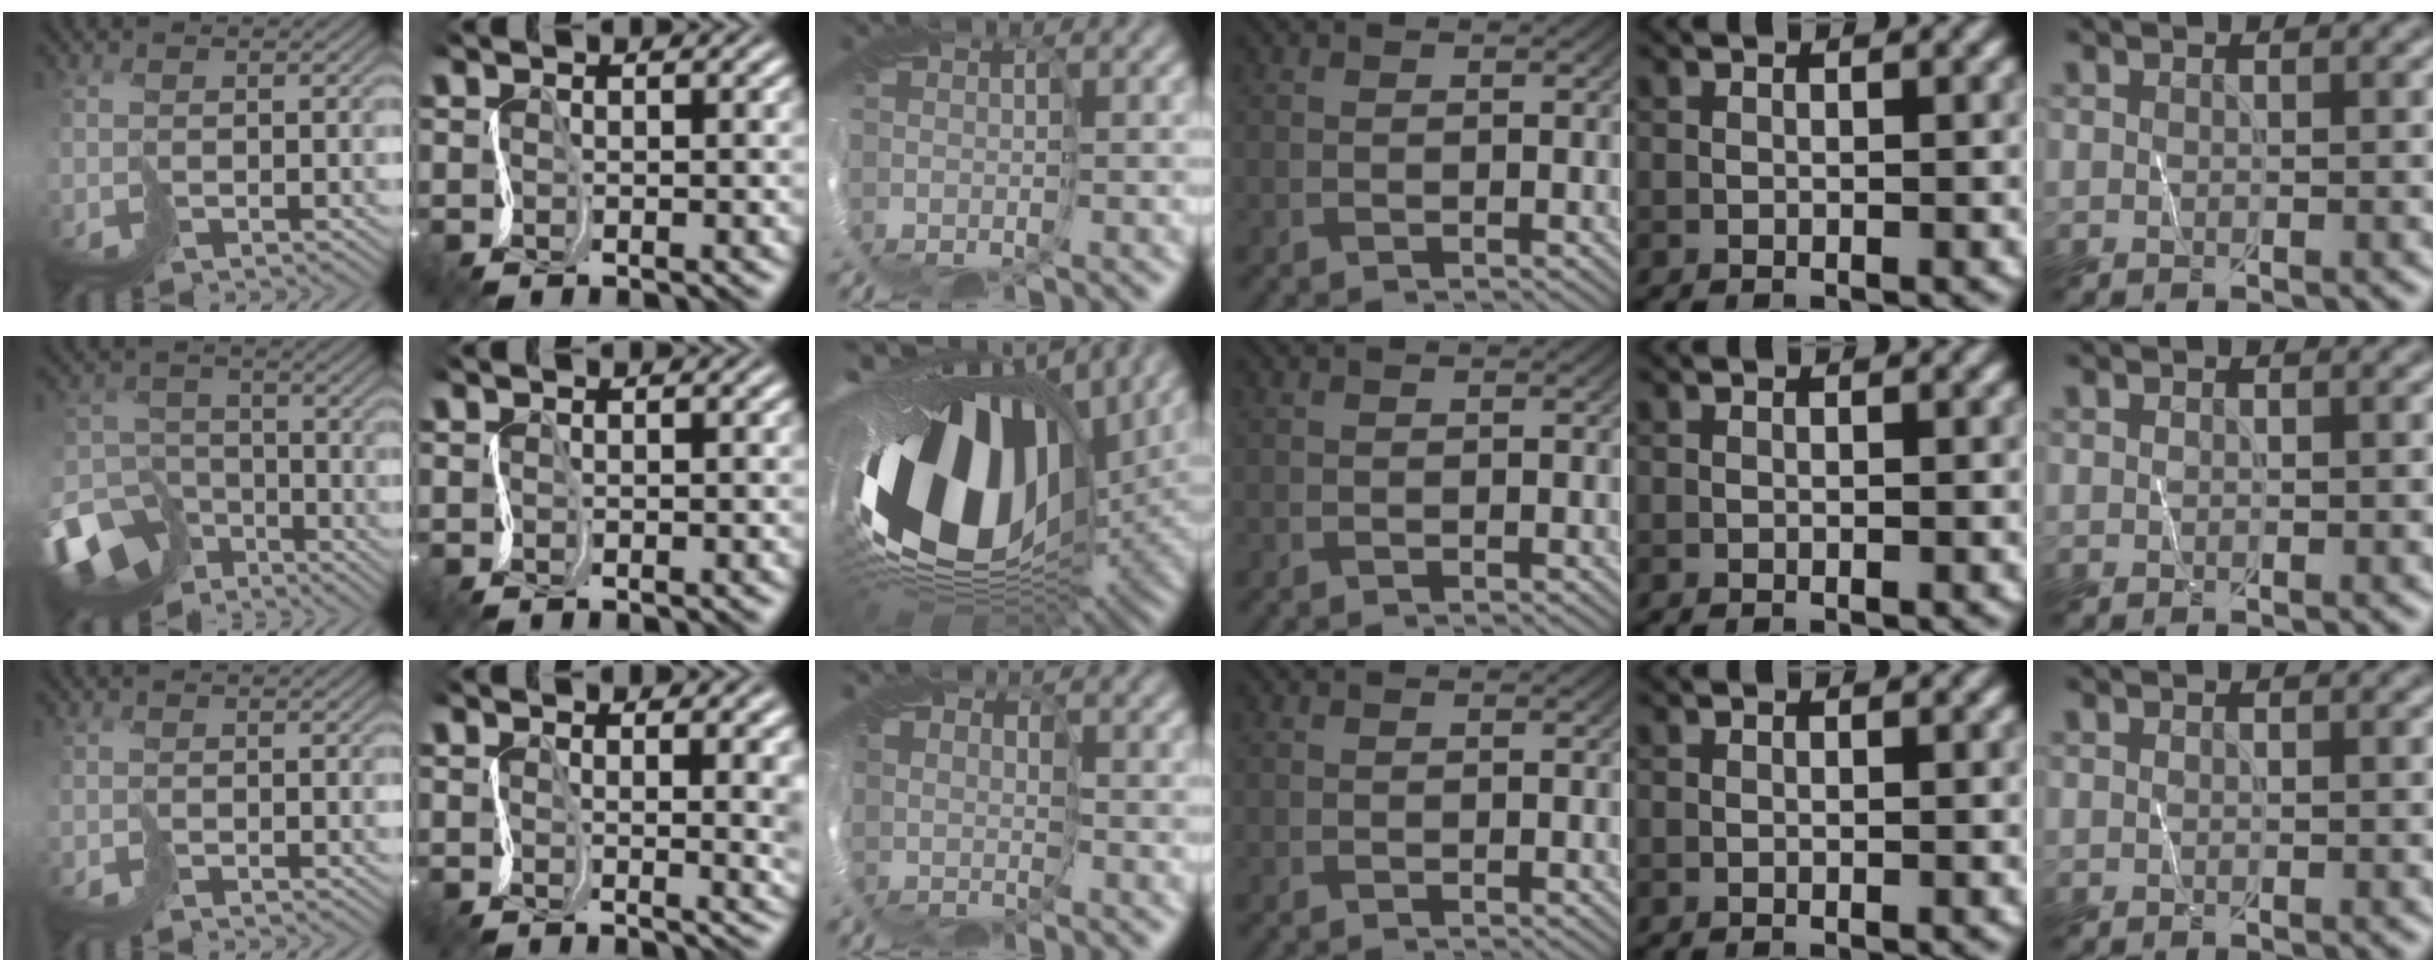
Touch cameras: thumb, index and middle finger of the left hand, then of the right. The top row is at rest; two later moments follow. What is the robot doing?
{"motion": "cut", "object": "bubble wrap"}